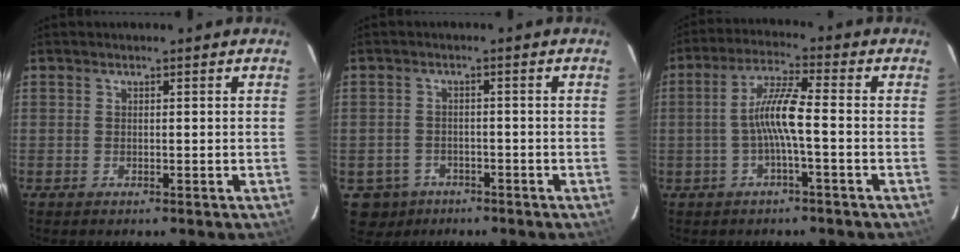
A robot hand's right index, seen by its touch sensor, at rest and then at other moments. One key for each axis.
{"total": 6.0, "fx": -3.4, "fy": 4.8, "fz": 1.1, "tx": -0.042, "ty": 0.011, "tz": -0.047}
{"total": 7.0, "fx": -1.6, "fy": 0.1, "fz": 6.8, "tx": -0.146, "ty": 0.011, "tz": -0.029}